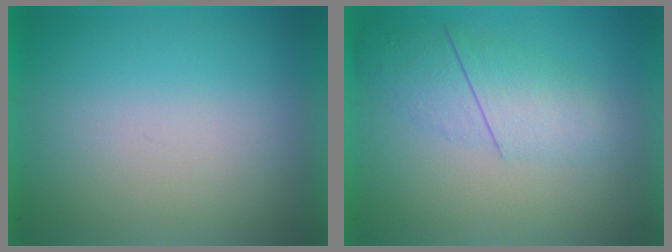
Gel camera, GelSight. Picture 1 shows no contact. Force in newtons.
{"total": 2.3}